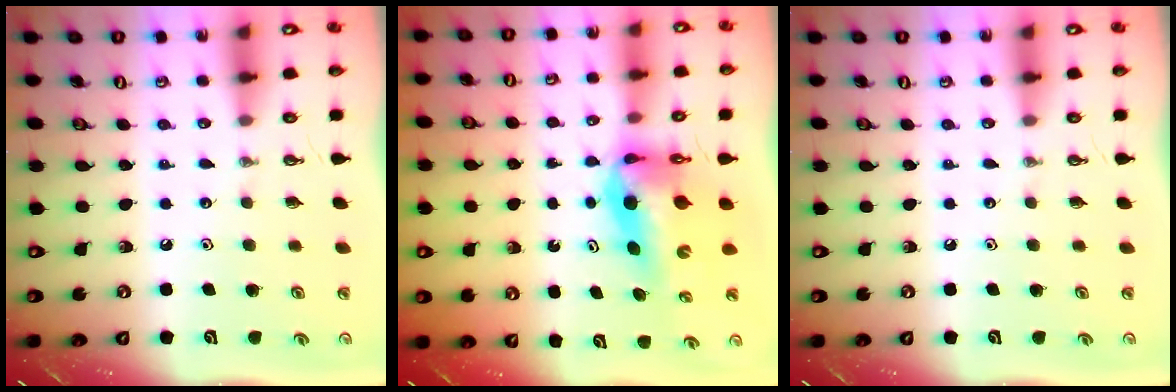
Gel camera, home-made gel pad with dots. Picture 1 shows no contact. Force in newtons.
{"total": 9.0, "press": 8.6, "slide": 2.5}
{"total": 0.0}